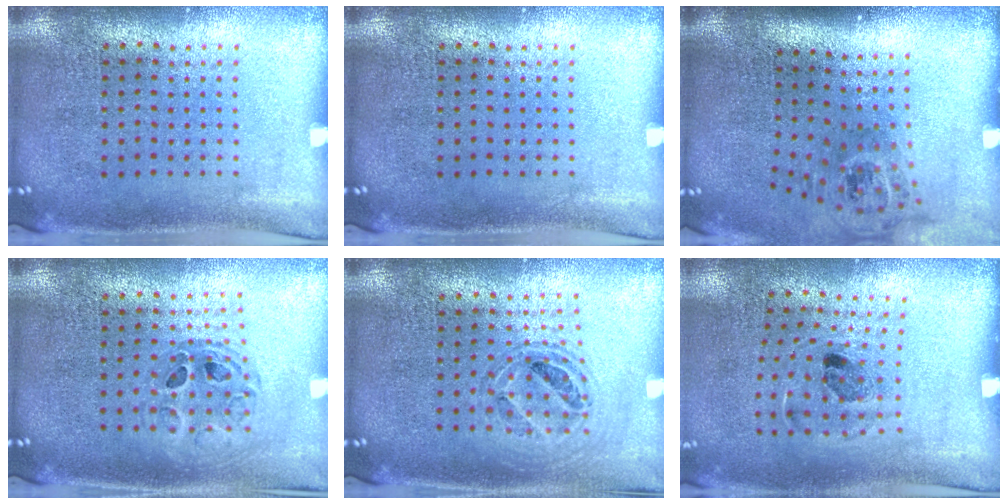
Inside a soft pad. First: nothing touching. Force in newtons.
{"total": 0.0}
{"total": 1.8, "press": 1.3, "slide": 1.3}
{"total": 0.9, "press": 0.9, "slide": 0.2}
{"total": 0.9, "press": 0.8, "slide": 0.2}
{"total": 1.2, "press": 0.7, "slide": 0.9}